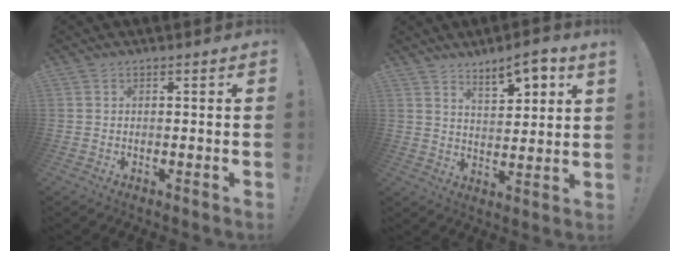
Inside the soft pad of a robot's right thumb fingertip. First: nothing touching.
{"total": 8.3, "force": [6.1, 1.7, 5.3], "torque": [-0.073, -0.039, 0.101]}